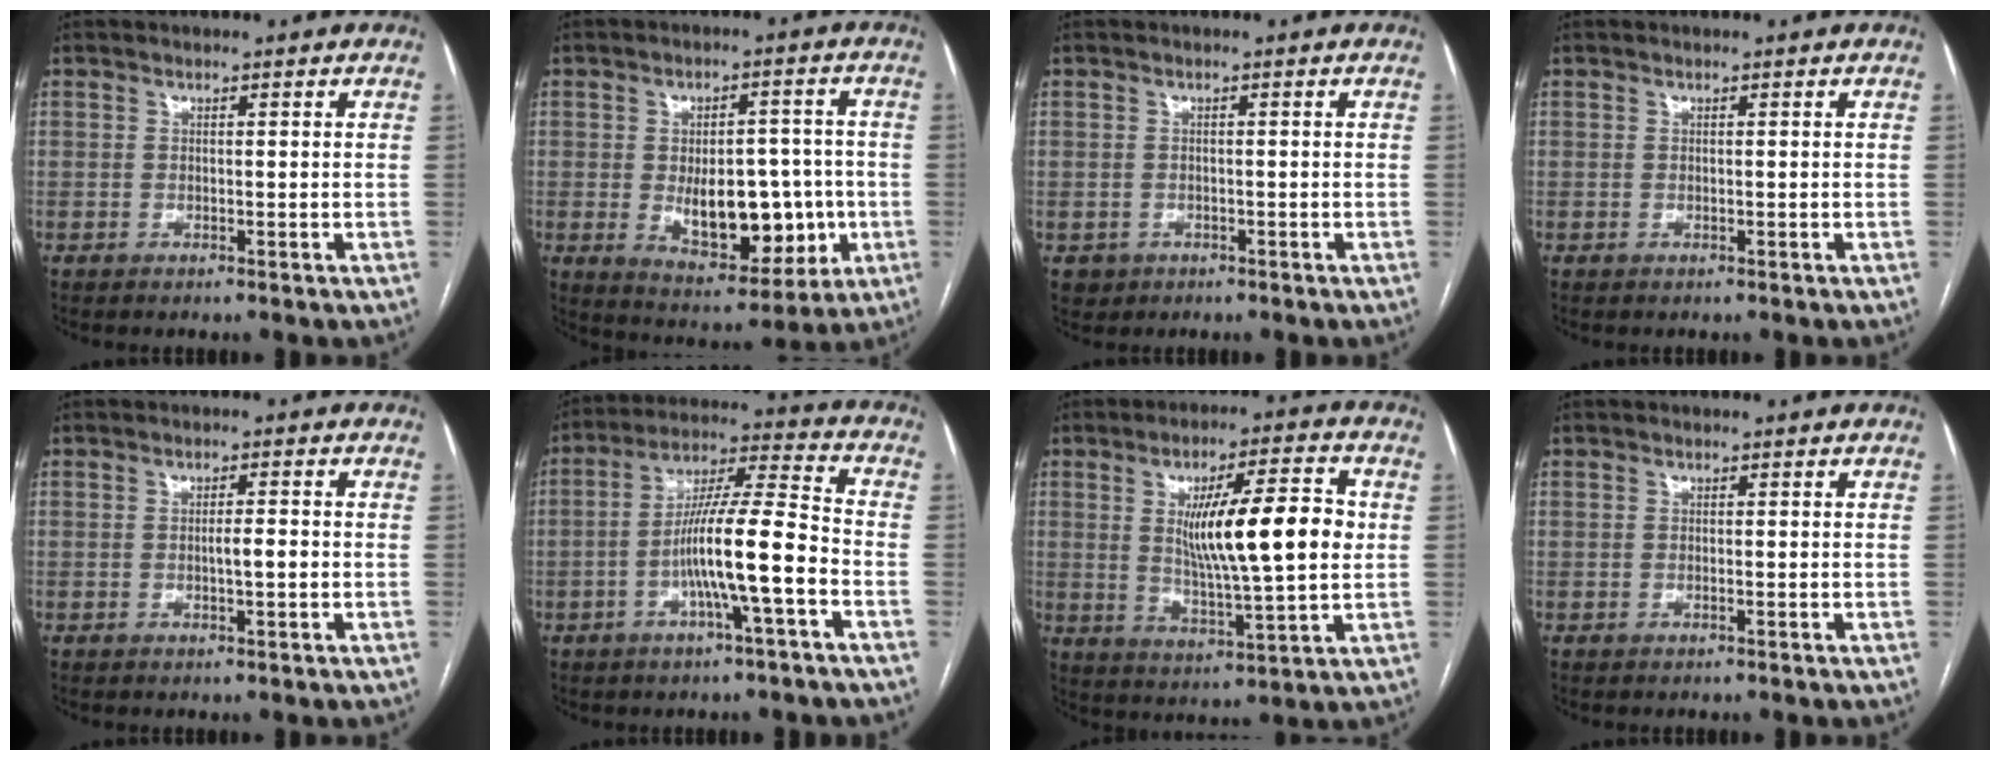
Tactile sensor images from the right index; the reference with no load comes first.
{"total": 13.0, "force": [-1.9, 6.6, 11.1], "torque": [-0.163, 0.004, -0.013]}
{"total": 2.1, "force": [-0.8, 1.9, 0.2], "torque": [-0.001, 0.005, -0.007]}
{"total": 0.0}
{"total": 2.2, "force": [-0.4, 0.3, 2.2], "torque": [-0.037, 0.001, -0.007]}
{"total": 12.5, "force": [-4.0, 0.4, 11.8], "torque": [-0.213, 0.013, -0.073]}
{"total": 14.4, "force": [1.8, 1.8, 14.2], "torque": [-0.233, 0.005, 0.032]}
{"total": 0.0}